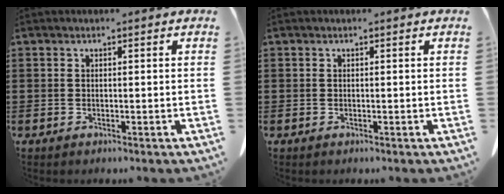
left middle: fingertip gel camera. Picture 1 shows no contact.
{"total": 0.0}